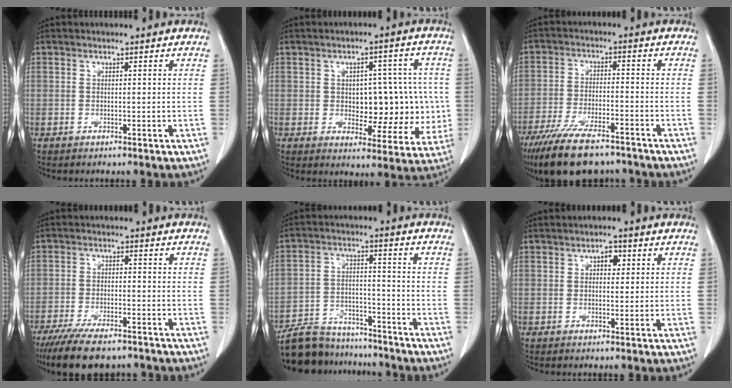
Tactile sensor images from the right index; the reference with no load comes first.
{"total": 14.8, "force": [-0.2, 8.3, 12.2], "torque": [-0.167, 0.031, 0.021]}
{"total": 15.5, "force": [-11.6, 4.9, 9.0], "torque": [-0.183, -0.028, -0.196]}
{"total": 12.1, "force": [-9.4, 3.7, 6.7], "torque": [-0.113, -0.016, -0.149]}
{"total": 13.9, "force": [-12.3, 5.5, 3.6], "torque": [-0.070, 0.021, -0.199]}
{"total": 2.6, "force": [0.8, 1.5, 1.9], "torque": [-0.033, 0.011, 0.012]}